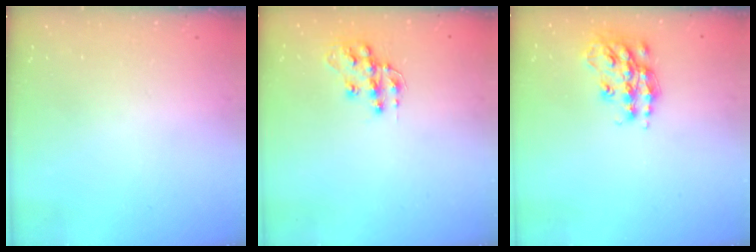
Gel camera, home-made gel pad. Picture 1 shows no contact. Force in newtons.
{"total": 11.6, "press": 11.5, "slide": 0.8}
{"total": 14.9, "press": 14.8, "slide": 0.8}